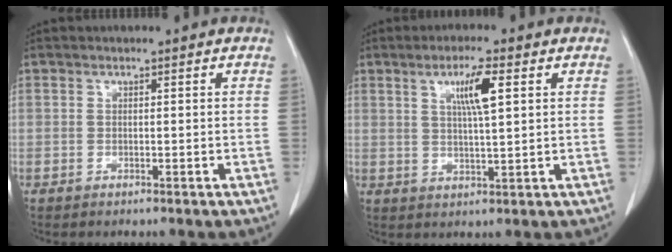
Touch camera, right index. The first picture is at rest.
{"total": 5.8, "force": [2.2, 0.3, 5.3], "torque": [-0.095, 0.000, 0.040]}